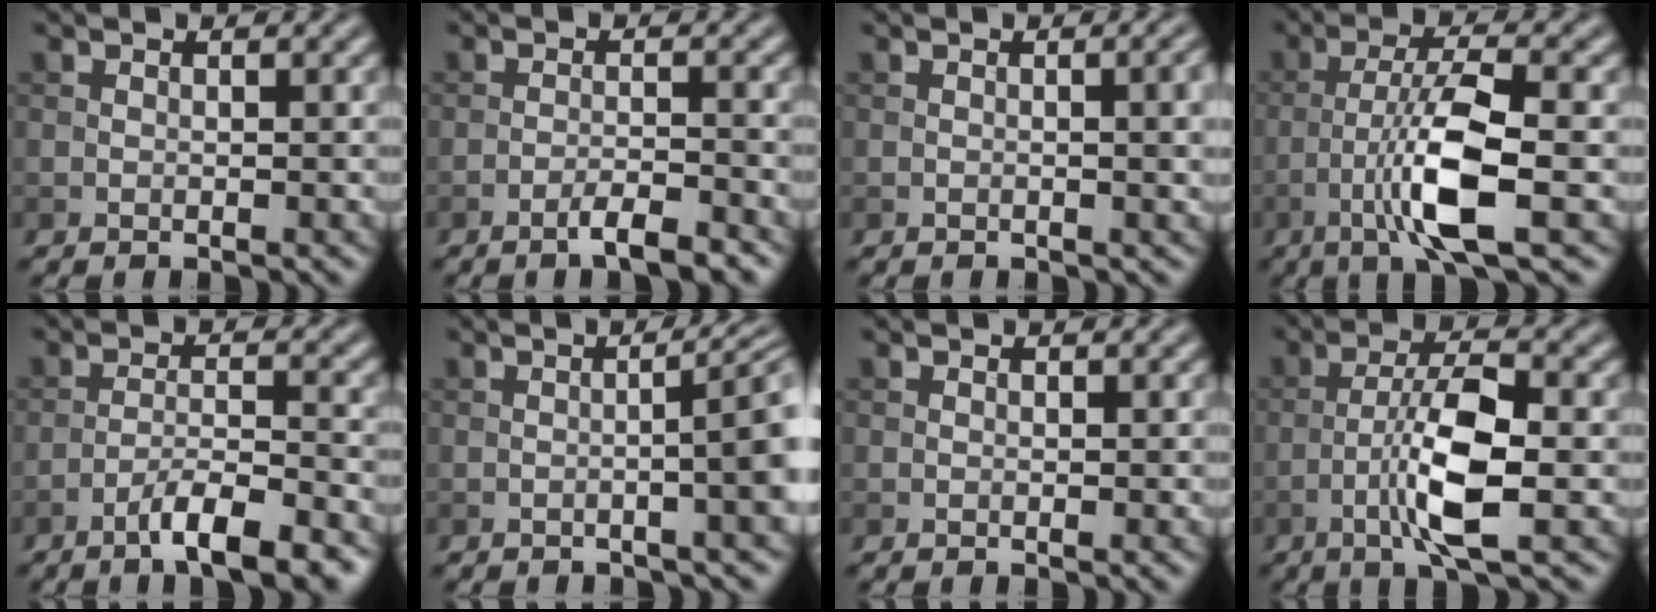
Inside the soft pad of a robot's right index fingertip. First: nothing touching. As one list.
[{"total": 3.2, "force": [-2.2, 0.5, 2.3], "torque": [-0.035, 0.007, -0.044]}, {"total": 3.8, "force": [0.0, 1.4, 3.6], "torque": [-0.033, 0.008, -0.003]}, {"total": 7.3, "force": [-2.4, 1.4, 6.7], "torque": [-0.124, 0.010, -0.050]}, {"total": 6.4, "force": [-4.3, 1.2, 4.7], "torque": [-0.072, 0.005, -0.070]}, {"total": 5.1, "force": [-0.5, 1.1, 5.0], "torque": [-0.053, 0.008, -0.006]}, {"total": 0.7, "force": [-0.1, 0.1, 0.7], "torque": [-0.009, -0.002, -0.001]}, {"total": 6.5, "force": [-2.0, 1.4, 6.1], "torque": [-0.114, 0.010, -0.040]}]